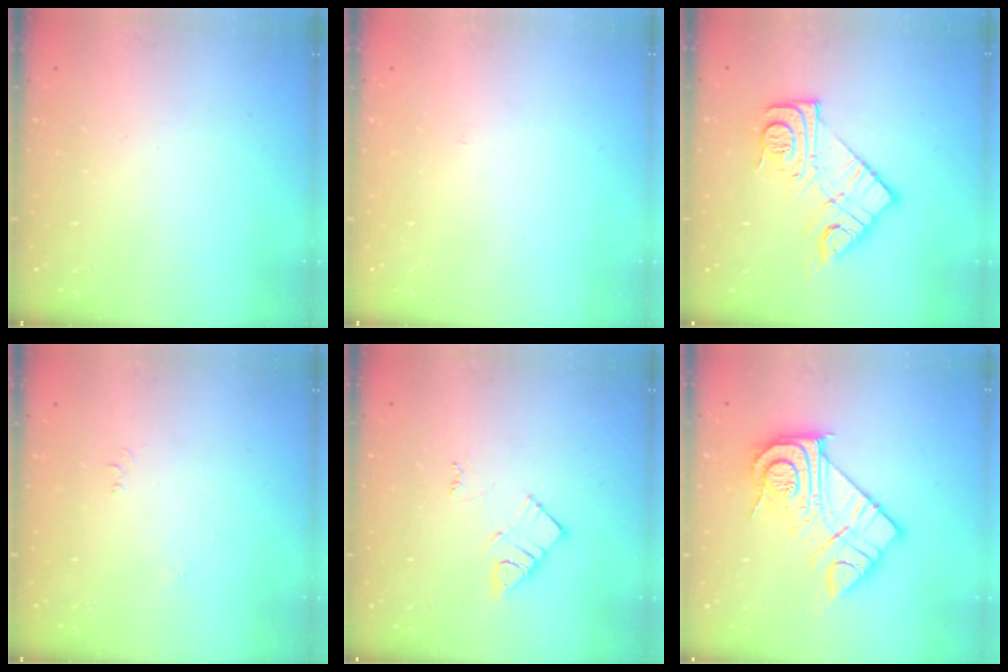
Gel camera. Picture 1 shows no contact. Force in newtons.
{"total": 2.7, "press": 2.7, "slide": 0.3}
{"total": 14.6, "press": 14.5, "slide": 0.8}
{"total": 4.0, "press": 4.0, "slide": 0.6}
{"total": 8.2, "press": 8.2, "slide": 0.5}
{"total": 18.1, "press": 18.0, "slide": 1.5}